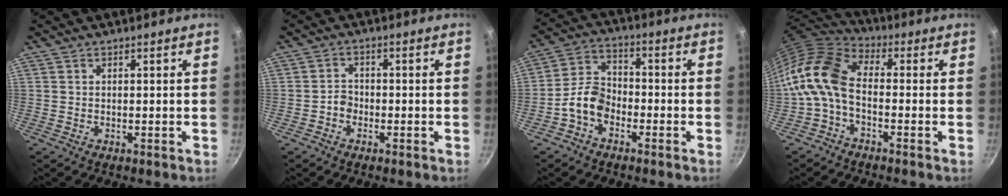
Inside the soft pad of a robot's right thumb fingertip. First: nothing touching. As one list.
[{"total": 2.4, "force": [-1.1, 1.9, 1.0], "torque": [-0.004, 0.016, -0.023]}, {"total": 7.5, "force": [-3.4, 5.1, 4.4], "torque": [-0.065, 0.040, -0.078]}, {"total": 12.1, "force": [-2.3, 7.2, 9.4], "torque": [-0.188, 0.039, -0.068]}]